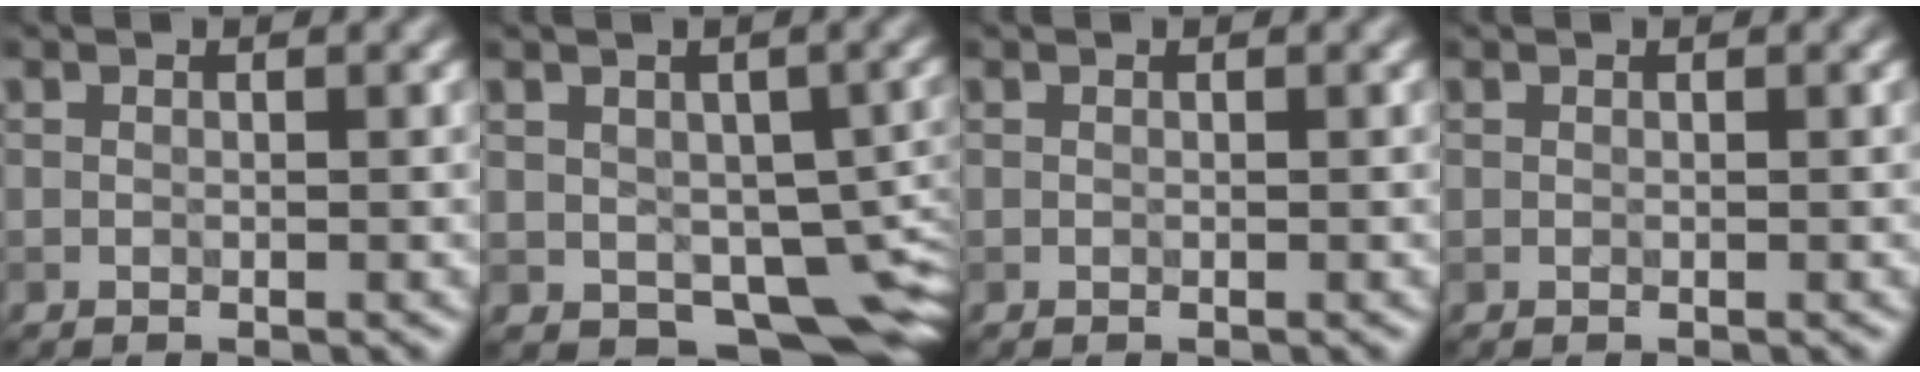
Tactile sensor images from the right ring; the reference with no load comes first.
{"total": 8.2, "force": [-1.7, 5.3, 6.0], "torque": [-0.082, -0.022, -0.022]}
{"total": 0.0}
{"total": 0.0}